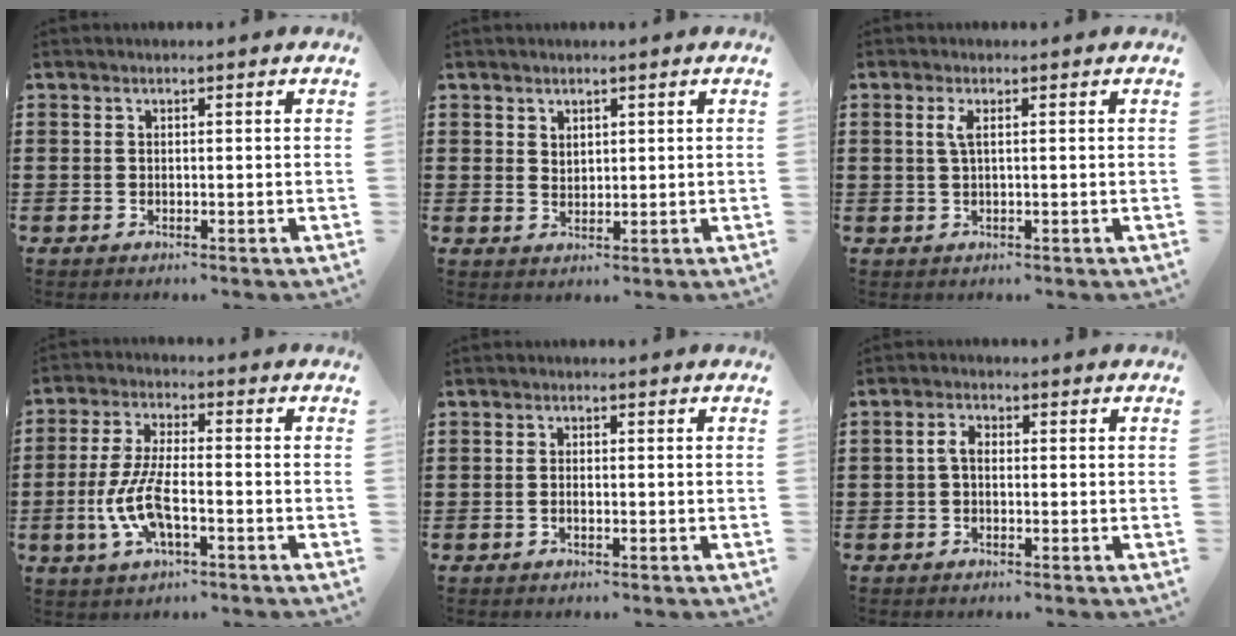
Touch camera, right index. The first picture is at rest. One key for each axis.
{"total": 1.8, "fx": 1.6, "fy": 1.0, "fz": 0.1, "tx": -0.004, "ty": 0.003, "tz": 0.031}
{"total": 1.8, "fx": 0.4, "fy": 0.2, "fz": 1.7, "tx": -0.035, "ty": 0.000, "tz": 0.006}
{"total": 8.5, "fx": -2.6, "fy": 3.1, "fz": 7.5, "tx": -0.173, "ty": -0.013, "tz": -0.052}
{"total": 0.8, "fx": -0.3, "fy": 0.2, "fz": 0.7, "tx": -0.015, "ty": -0.006, "tz": -0.004}
{"total": 2.2, "fx": -0.3, "fy": 1.2, "fz": 1.9, "tx": -0.044, "ty": 0.001, "tz": -0.009}